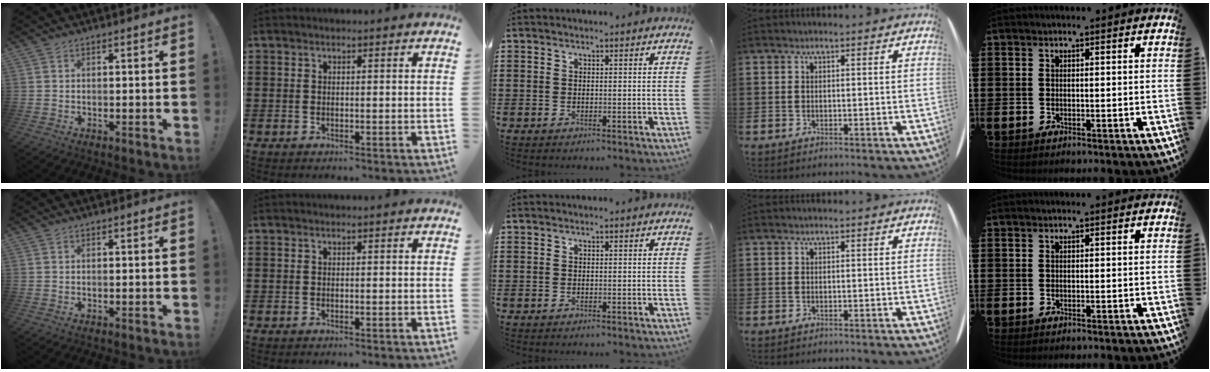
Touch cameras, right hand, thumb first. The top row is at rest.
{}